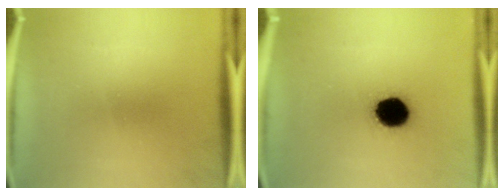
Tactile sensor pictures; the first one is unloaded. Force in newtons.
{"total": 12.8}